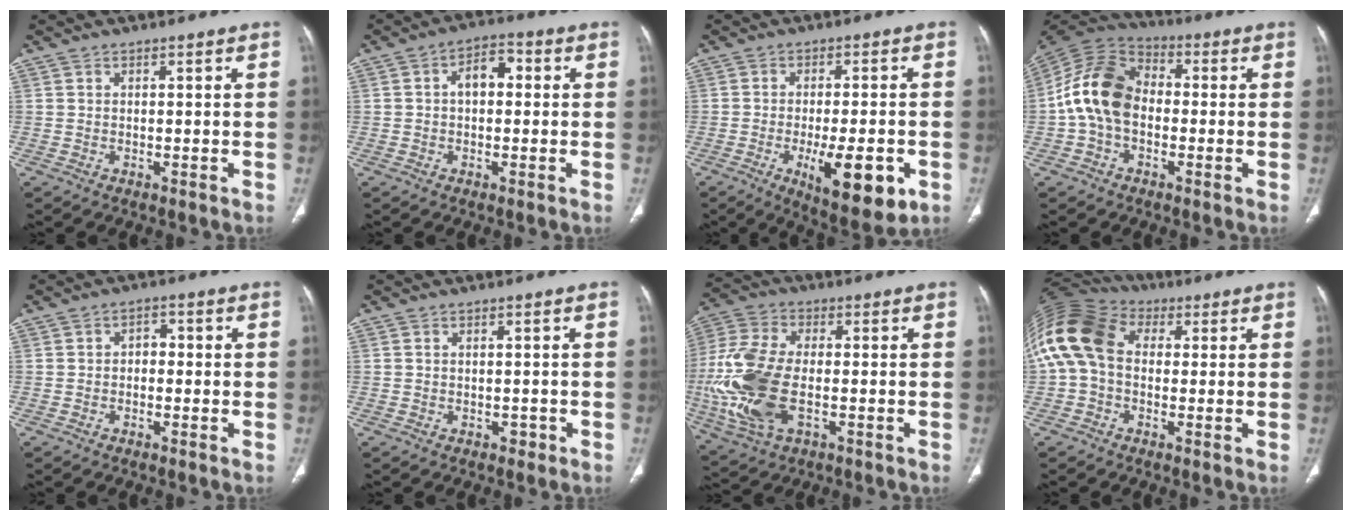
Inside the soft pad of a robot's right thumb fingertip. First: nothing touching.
{"total": 5.6, "force": [0.4, 3.5, 4.3], "torque": [-0.055, 0.023, -0.002]}
{"total": 13.5, "force": [-4.6, 4.6, 11.8], "torque": [-0.165, -0.006, -0.057]}
{"total": 13.5, "force": [-1.3, 9.4, 9.5], "torque": [-0.176, 0.035, -0.038]}
{"total": 2.4, "force": [-0.4, 1.8, 1.6], "torque": [-0.012, 0.014, -0.015]}
{"total": 1.0, "force": [-0.5, 0.8, 0.4], "torque": [-0.004, 0.002, -0.005]}
{"total": 17.4, "force": [-3.0, 9.1, 14.5], "torque": [-0.342, 0.002, -0.051]}
{"total": 15.1, "force": [1.3, 10.9, 10.4], "torque": [-0.219, 0.042, 0.014]}